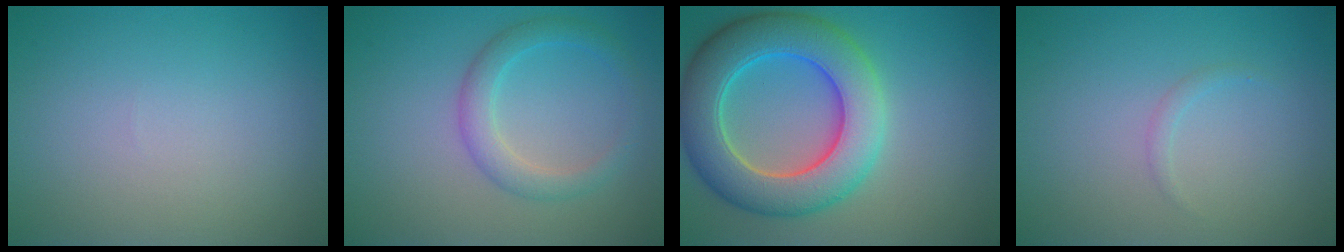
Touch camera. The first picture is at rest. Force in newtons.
{"total": 2.9, "press": 2.8, "slide": 0.2}
{"total": 9.4, "press": 9.4, "slide": 0.3}
{"total": 0.7, "press": 0.7, "slide": 0.1}